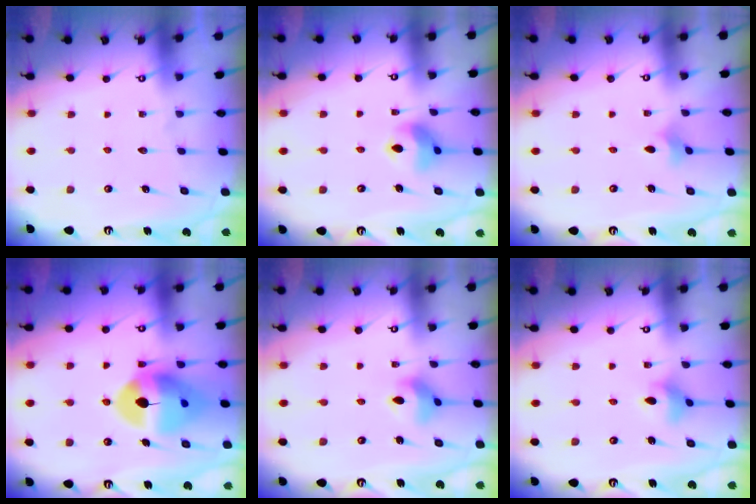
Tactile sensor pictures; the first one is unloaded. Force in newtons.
{"total": 9.6, "press": 9.5, "slide": 1.3}
{"total": 2.1, "press": 2.0, "slide": 0.6}
{"total": 13.6, "press": 13.5, "slide": 1.7}
{"total": 6.6, "press": 6.6, "slide": 0.5}
{"total": 4.8, "press": 4.5, "slide": 1.4}